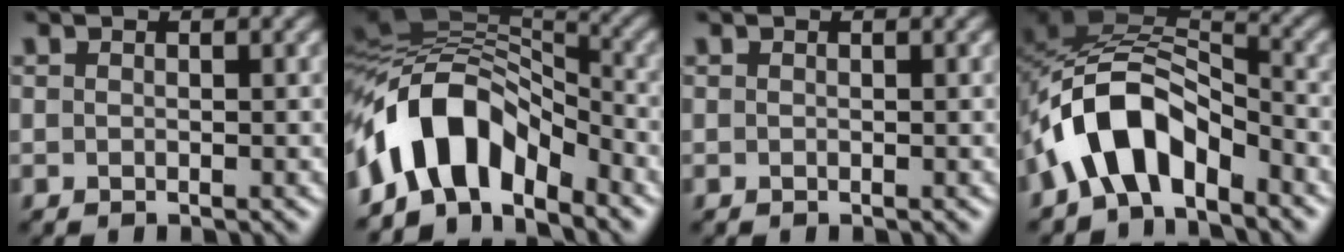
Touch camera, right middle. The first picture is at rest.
{"total": 9.6, "force": [-4.8, 5.3, 6.4], "torque": [-0.105, 0.017, -0.092]}
{"total": 0.0}
{"total": 8.2, "force": [-4.3, 4.5, 5.3], "torque": [-0.087, 0.010, -0.088]}